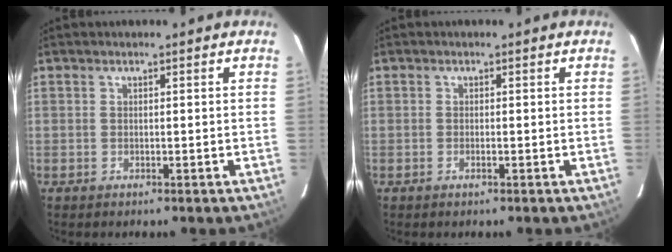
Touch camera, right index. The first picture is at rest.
{"total": 0.7, "force": [-0.4, -0.1, 0.6], "torque": [-0.015, -0.002, -0.005]}